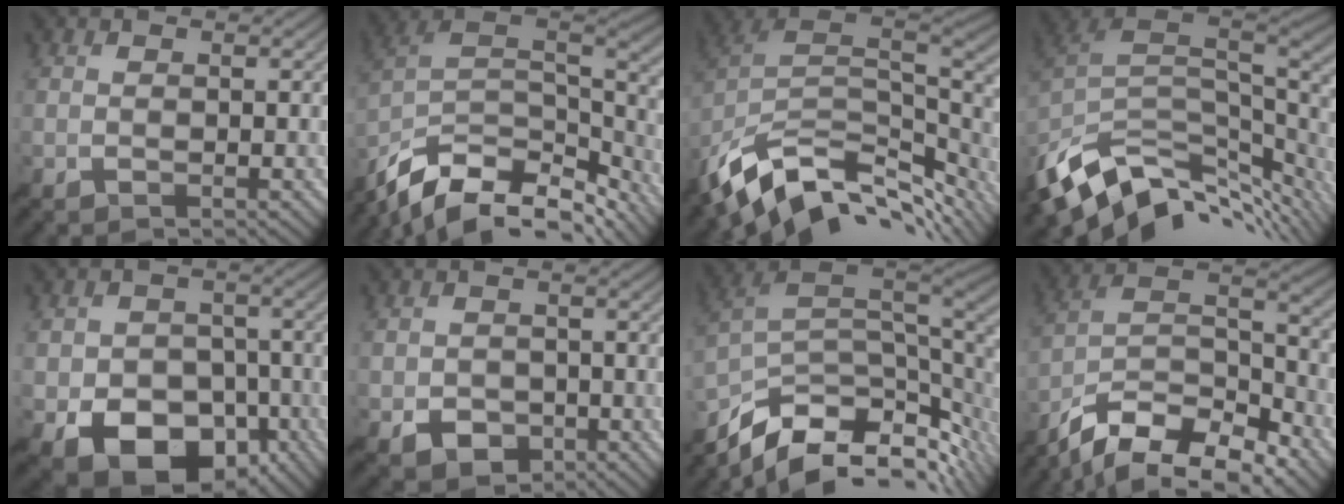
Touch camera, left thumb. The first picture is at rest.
{"total": 15.6, "force": [-10.5, 7.4, 8.9], "torque": [-0.222, -0.023, -0.171]}
{"total": 13.7, "force": [-6.5, 7.4, 9.5], "torque": [-0.220, -0.019, -0.115]}
{"total": 12.4, "force": [-5.5, 6.4, 9.2], "torque": [-0.210, -0.019, -0.088]}
{"total": 11.6, "force": [-4.8, 8.4, 6.4], "torque": [-0.116, -0.034, -0.082]}
{"total": 3.7, "force": [-1.4, 3.1, 1.5], "torque": [-0.031, -0.011, -0.024]}
{"total": 13.2, "force": [-5.8, 6.9, 9.7], "torque": [-0.206, -0.027, -0.089]}
{"total": 14.7, "force": [-11.3, 4.9, 8.1], "torque": [-0.187, -0.001, -0.197]}